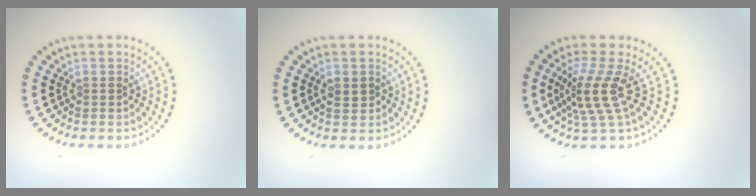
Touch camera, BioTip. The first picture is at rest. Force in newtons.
{"total": 1.2, "press": 1.2, "slide": 0.0}
{"total": 3.8, "press": 2.8, "slide": 2.7}